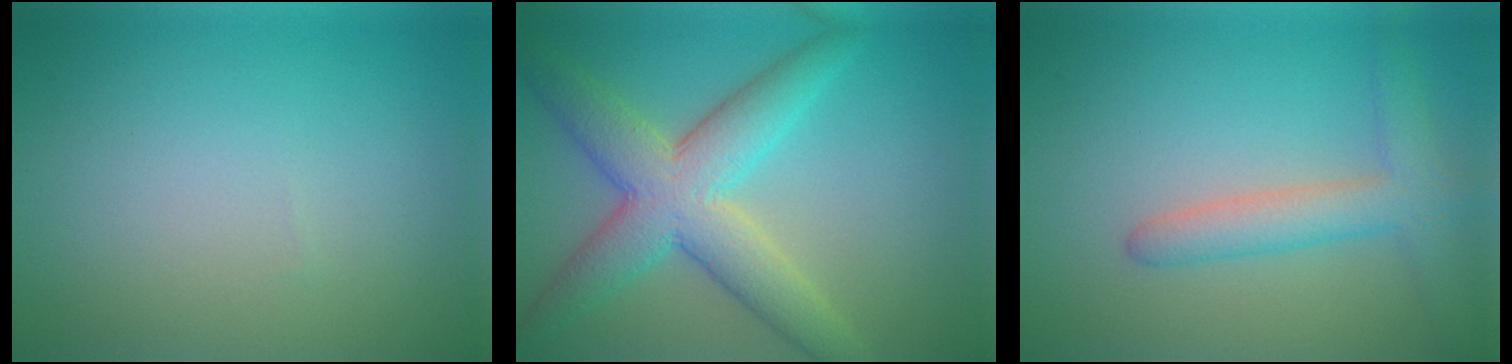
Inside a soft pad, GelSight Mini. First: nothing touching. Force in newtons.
{"total": 7.4, "press": 7.3, "slide": 0.5}
{"total": 3.8, "press": 3.7, "slide": 0.2}